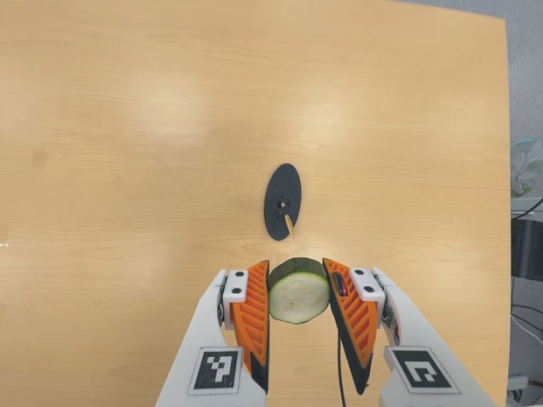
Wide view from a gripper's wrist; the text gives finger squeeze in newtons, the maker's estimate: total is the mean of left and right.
{"total": 12.0, "left": 11.1, "right": 12.9}